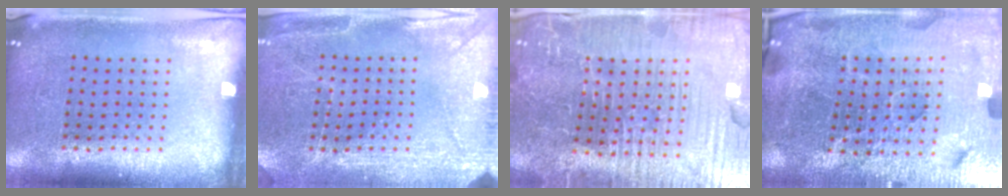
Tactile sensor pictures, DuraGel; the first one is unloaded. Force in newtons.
{"total": 2.8, "press": 2.8, "slide": 0.4}
{"total": 5.8, "press": 5.5, "slide": 1.7}
{"total": 6.4, "press": 5.7, "slide": 2.9}